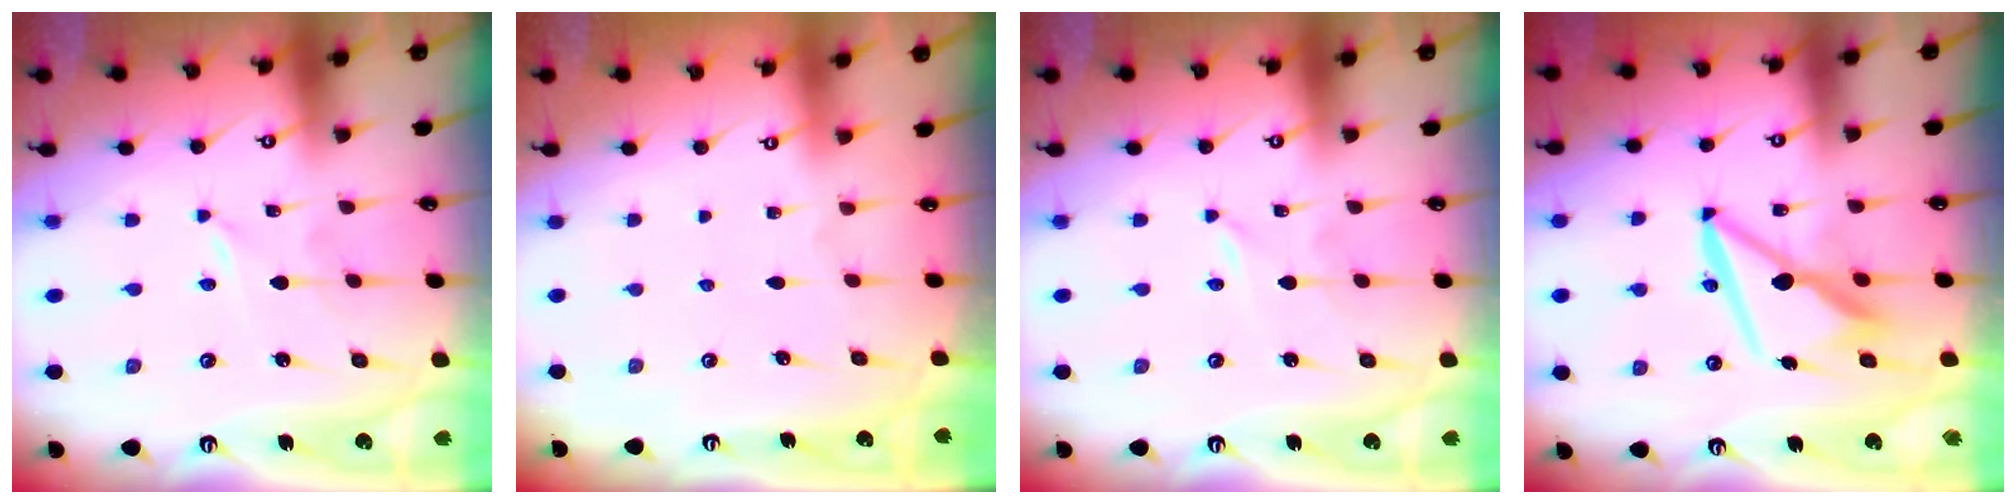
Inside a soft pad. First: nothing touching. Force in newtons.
{"total": 0.0}
{"total": 0.0}
{"total": 9.6, "press": 9.5, "slide": 1.3}